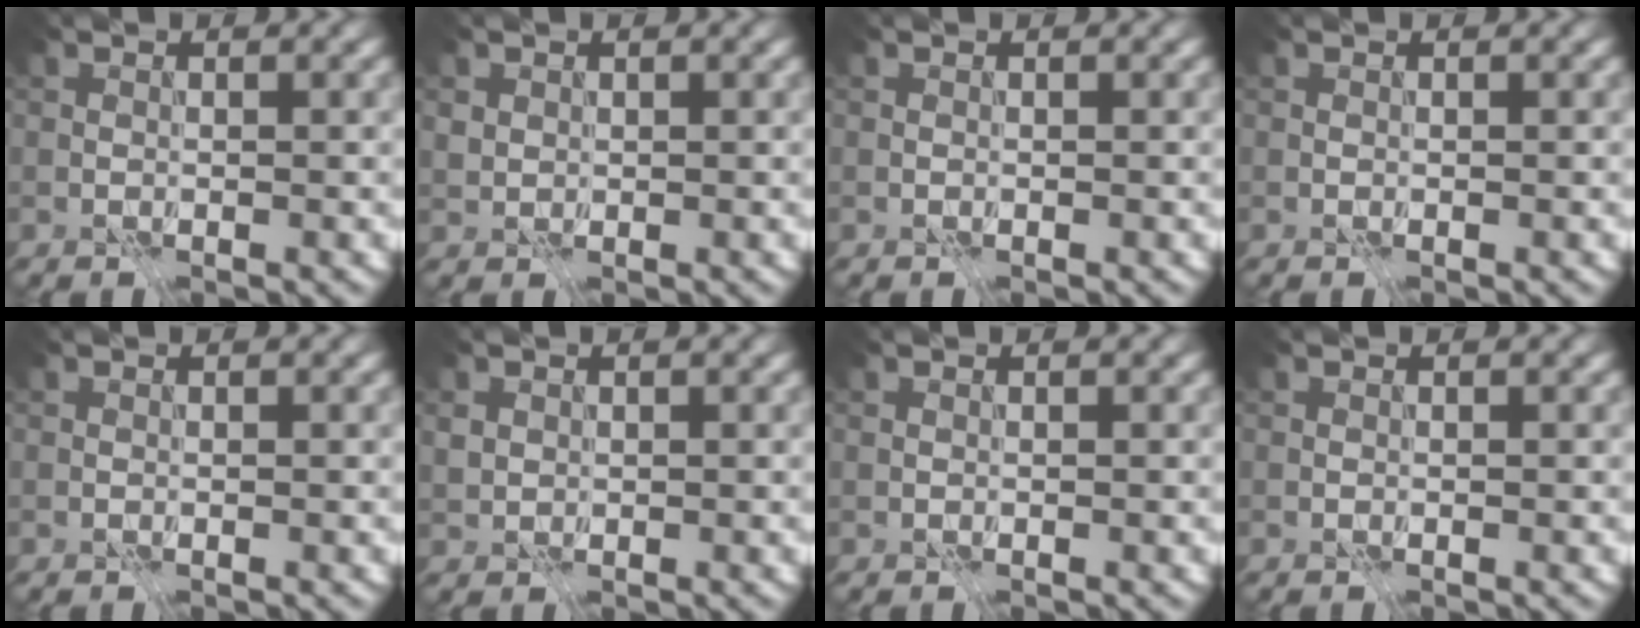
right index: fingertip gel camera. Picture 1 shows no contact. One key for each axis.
{"total": 1.1, "fx": 0.2, "fy": 1.0, "fz": 0.3, "tx": -0.011, "ty": -0.004, "tz": 0.006}
{"total": 0.0}
{"total": 0.0}
{"total": 0.0}
{"total": 1.1, "fx": 0.2, "fy": 1.0, "fz": 0.4, "tx": -0.013, "ty": -0.004, "tz": 0.004}
{"total": 0.0}
{"total": 0.0}